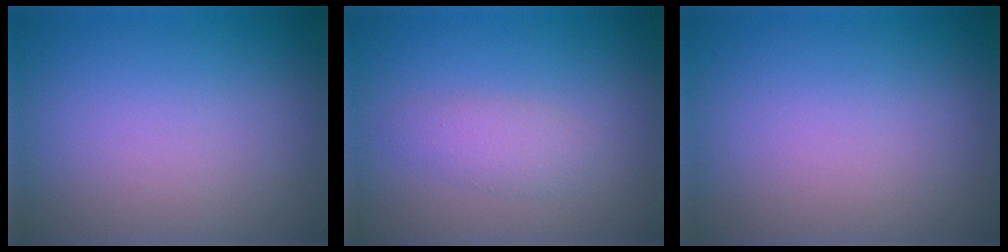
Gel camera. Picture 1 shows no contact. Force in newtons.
{"total": 1.9, "press": 1.9, "slide": 0.0}
{"total": 0.0}